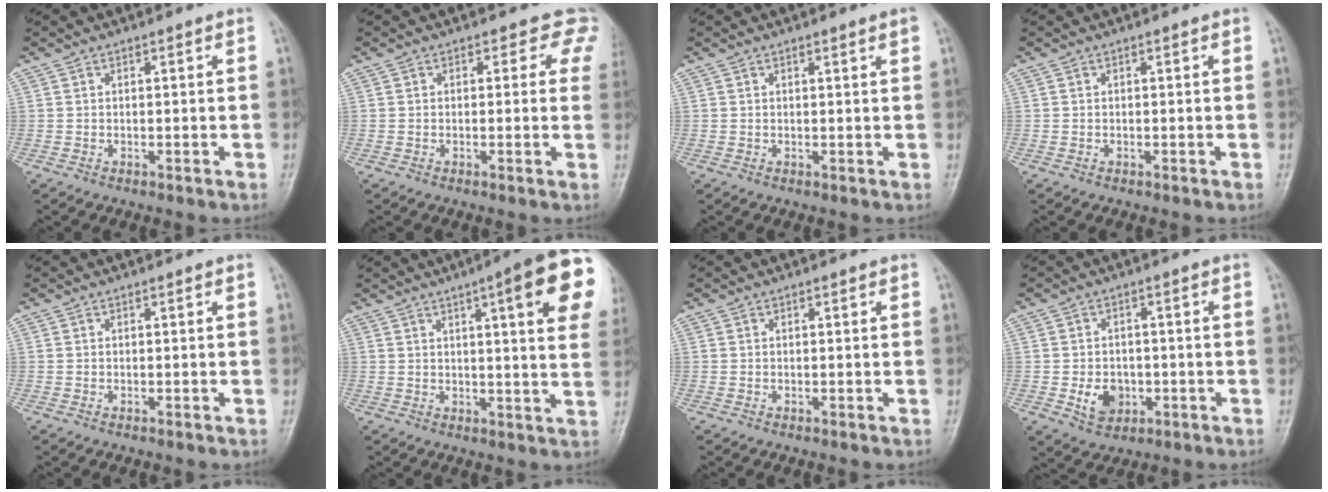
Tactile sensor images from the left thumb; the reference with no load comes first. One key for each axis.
{"total": 4.0, "fx": 2.3, "fy": 2.9, "fz": 1.5, "tx": 0.022, "ty": -0.007, "tz": -0.001}
{"total": 1.1, "fx": 0.7, "fy": 0.0, "fz": 0.9, "tx": -0.012, "ty": -0.002, "tz": 0.009}
{"total": 0.0}
{"total": 0.0}
{"total": 17.2, "fx": 6.8, "fy": 3.2, "fz": 15.5, "tx": -0.179, "ty": -0.013, "tz": 0.077}
{"total": 0.0}
{"total": 5.4, "fx": -1.5, "fy": 4.3, "fz": 3.0, "tx": -0.033, "ty": 0.003, "tz": -0.017}